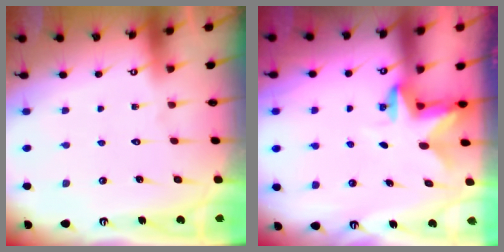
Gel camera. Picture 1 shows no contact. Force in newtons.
{"total": 2.8, "press": 2.8, "slide": 0.6}